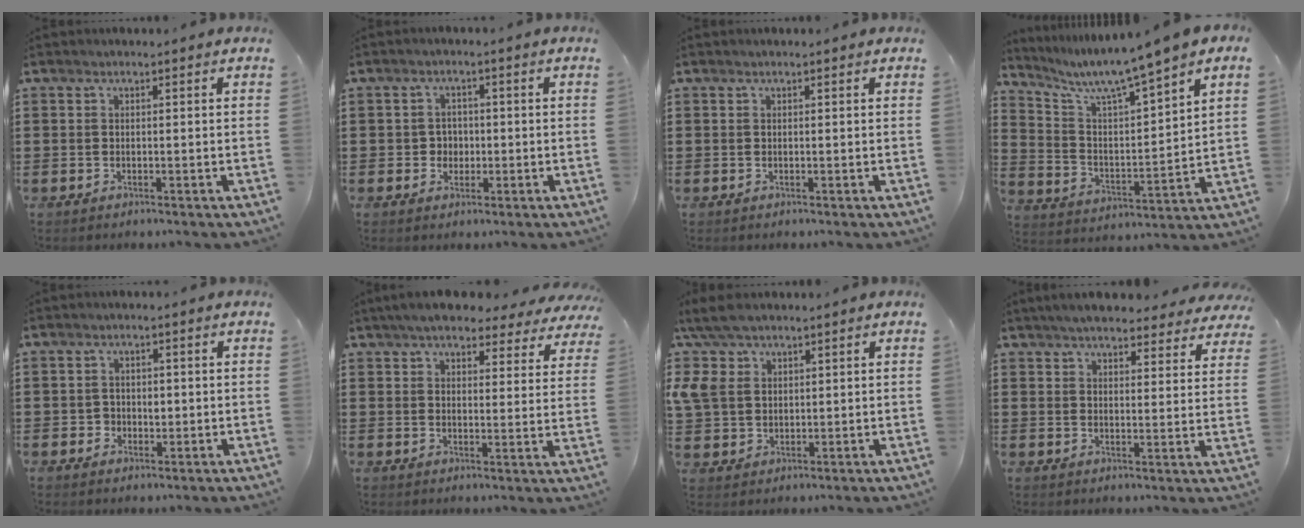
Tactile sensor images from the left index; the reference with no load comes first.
{"total": 2.7, "force": [-0.3, 2.5, 0.9], "torque": [-0.028, 0.007, -0.011]}
{"total": 0.0}
{"total": 7.0, "force": [6.0, -0.2, 3.5], "torque": [-0.093, -0.043, 0.096]}
{"total": 2.0, "force": [-0.2, 1.9, 0.5], "torque": [-0.018, 0.006, -0.009]}
{"total": 5.4, "force": [5.0, 0.8, 1.8], "torque": [-0.049, -0.019, 0.086]}
{"total": 7.1, "force": [4.1, 4.6, 3.6], "torque": [-0.105, 0.008, 0.075]}
{"total": 5.0, "force": [4.8, 0.6, 1.3], "torque": [-0.045, -0.015, 0.087]}